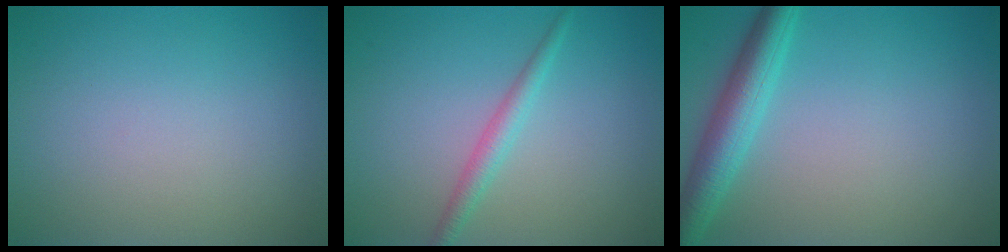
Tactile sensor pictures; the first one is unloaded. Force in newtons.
{"total": 1.9, "press": 1.9, "slide": 0.1}
{"total": 4.2, "press": 4.2, "slide": 0.2}